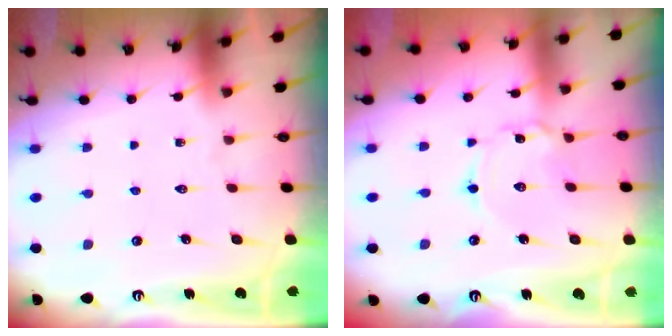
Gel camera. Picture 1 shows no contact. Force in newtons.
{"total": 2.0, "press": 2.0, "slide": 0.2}